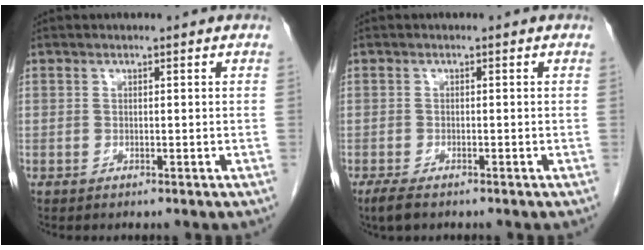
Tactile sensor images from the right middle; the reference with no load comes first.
{"total": 2.7, "force": [-1.9, 0.8, 1.7], "torque": [-0.039, -0.007, -0.030]}